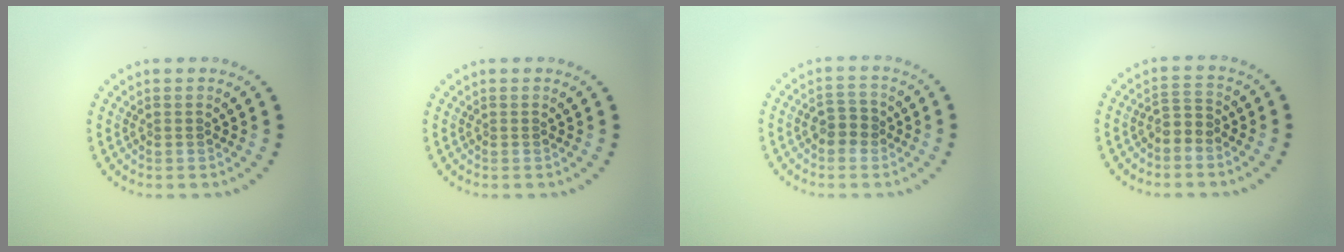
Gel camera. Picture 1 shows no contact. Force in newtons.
{"total": 0.0}
{"total": 2.4, "press": 2.3, "slide": 0.5}
{"total": 1.7, "press": 1.3, "slide": 1.0}